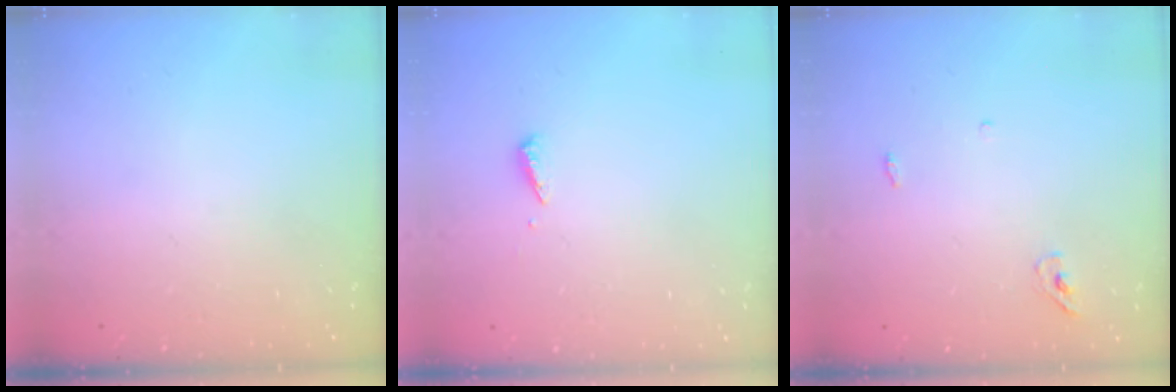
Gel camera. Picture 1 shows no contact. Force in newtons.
{"total": 2.5, "press": 2.5, "slide": 0.1}
{"total": 3.7, "press": 3.5, "slide": 1.1}